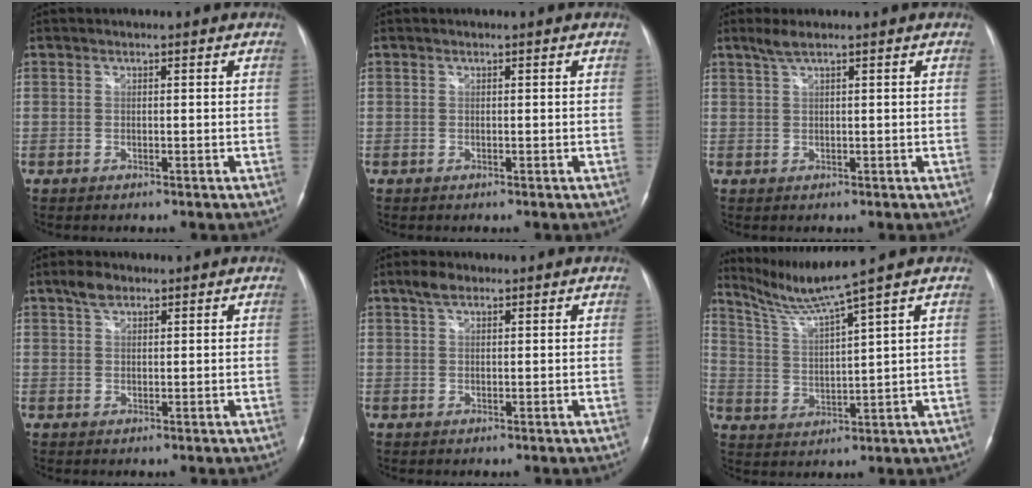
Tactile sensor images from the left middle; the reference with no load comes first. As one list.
[{"total": 0.0}, {"total": 2.0, "force": [1.5, 0.0, 1.4], "torque": [-0.037, 0.012, 0.033]}, {"total": 2.8, "force": [1.9, 1.5, 1.4], "torque": [-0.029, 0.011, 0.035]}, {"total": 2.7, "force": [1.8, 1.5, 1.4], "torque": [-0.030, 0.013, 0.033]}, {"total": 7.8, "force": [6.5, -2.8, 3.3], "torque": [-0.073, -0.012, 0.131]}]